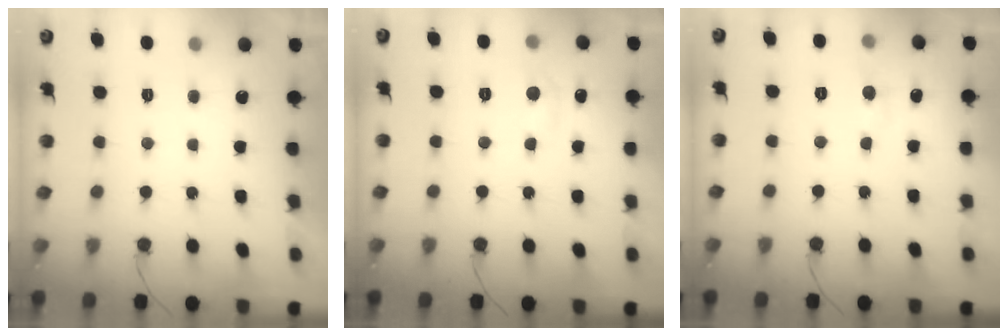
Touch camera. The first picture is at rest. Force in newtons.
{"total": 5.4, "press": 5.3, "slide": 0.6}
{"total": 3.6, "press": 3.6, "slide": 0.3}